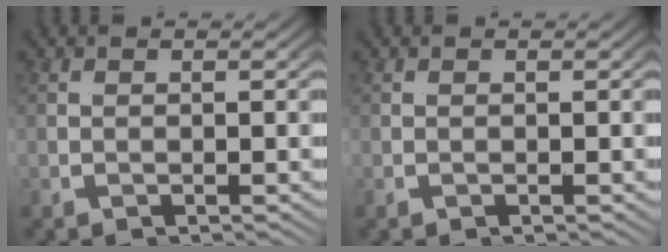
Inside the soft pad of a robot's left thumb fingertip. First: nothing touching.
{"total": 0.0}